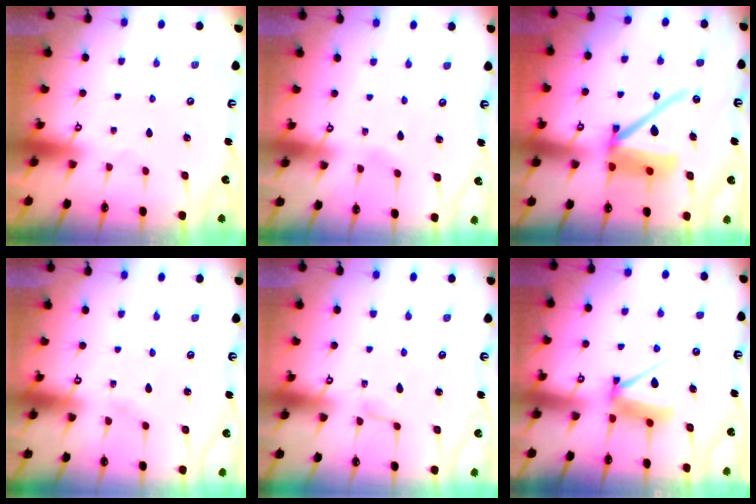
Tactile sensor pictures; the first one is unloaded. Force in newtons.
{"total": 2.1, "press": 2.1, "slide": 0.2}
{"total": 13.3, "press": 13.2, "slide": 1.9}
{"total": 1.0, "press": 1.0, "slide": 0.1}
{"total": 3.3, "press": 3.3, "slide": 0.3}
{"total": 9.0, "press": 9.0, "slide": 0.7}